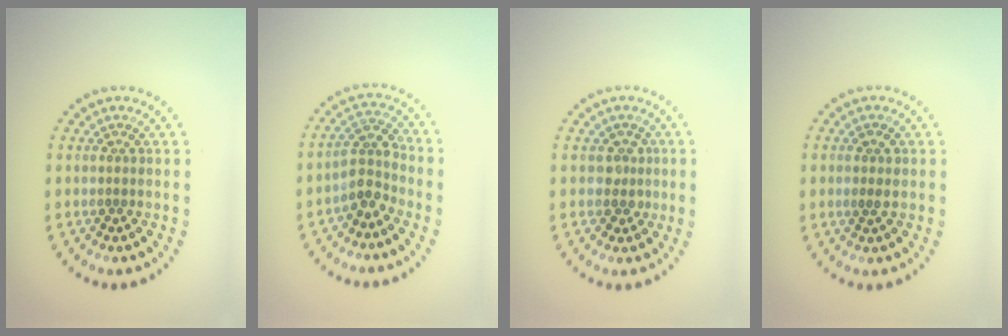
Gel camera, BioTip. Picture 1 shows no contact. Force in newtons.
{"total": 2.9, "press": 2.3, "slide": 1.7}
{"total": 1.5, "press": 1.2, "slide": 0.9}
{"total": 1.1, "press": 1.0, "slide": 0.2}